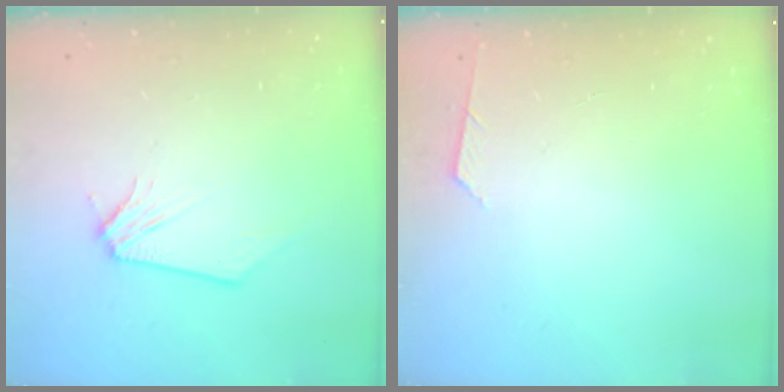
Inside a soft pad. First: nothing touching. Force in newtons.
{"total": 2.6, "press": 2.6, "slide": 0.4}